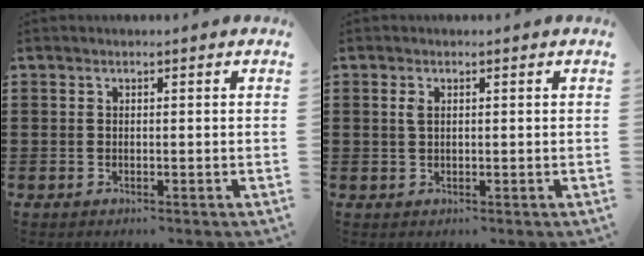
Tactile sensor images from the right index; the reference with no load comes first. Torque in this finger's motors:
{"motor_torque": [0.33, 0.29, 0.07, 0.05]}